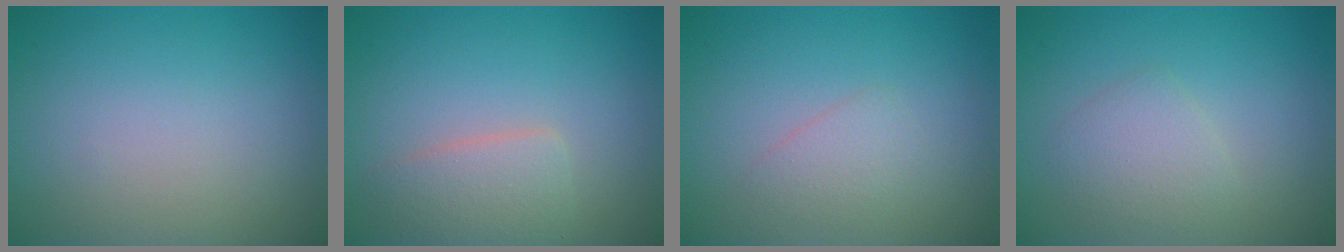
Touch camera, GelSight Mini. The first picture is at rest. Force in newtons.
{"total": 2.8, "press": 2.8, "slide": 0.1}
{"total": 1.5, "press": 1.5, "slide": 0.0}
{"total": 2.2, "press": 2.2, "slide": 0.1}